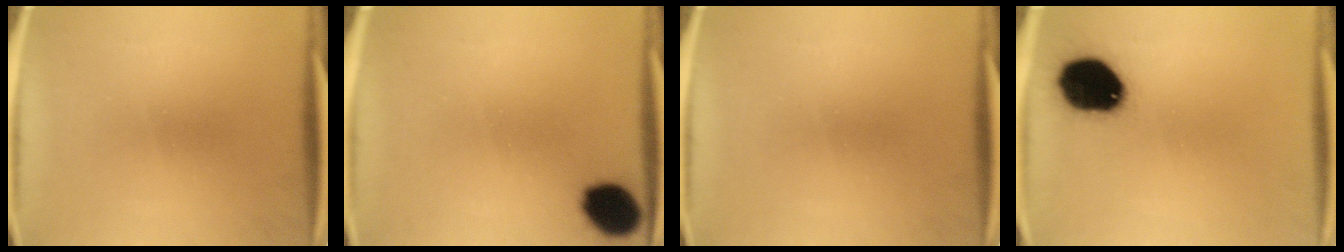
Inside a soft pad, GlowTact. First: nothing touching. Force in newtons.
{"total": 9.7}
{"total": 0.0}
{"total": 16.3}